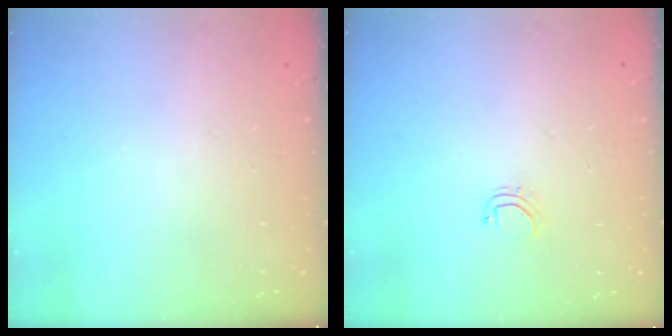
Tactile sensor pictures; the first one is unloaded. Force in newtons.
{"total": 3.8, "press": 3.8, "slide": 0.2}